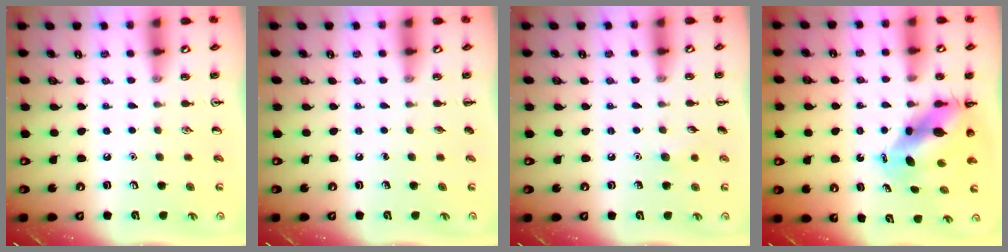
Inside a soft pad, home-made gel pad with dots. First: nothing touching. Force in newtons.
{"total": 0.0}
{"total": 4.5, "press": 4.4, "slide": 1.1}
{"total": 8.8, "press": 8.5, "slide": 2.4}